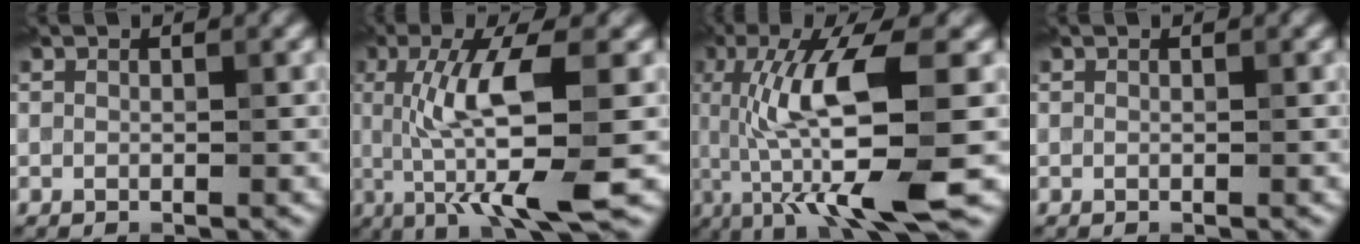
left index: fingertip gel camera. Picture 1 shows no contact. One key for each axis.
{"total": 9.5, "fx": -0.4, "fy": 2.3, "fz": 9.2, "tx": -0.156, "ty": -0.007, "tz": 0.000}
{"total": 11.4, "fx": -1.1, "fy": 2.6, "fz": 11.0, "tx": -0.192, "ty": 0.000, "tz": -0.012}
{"total": 0.0}